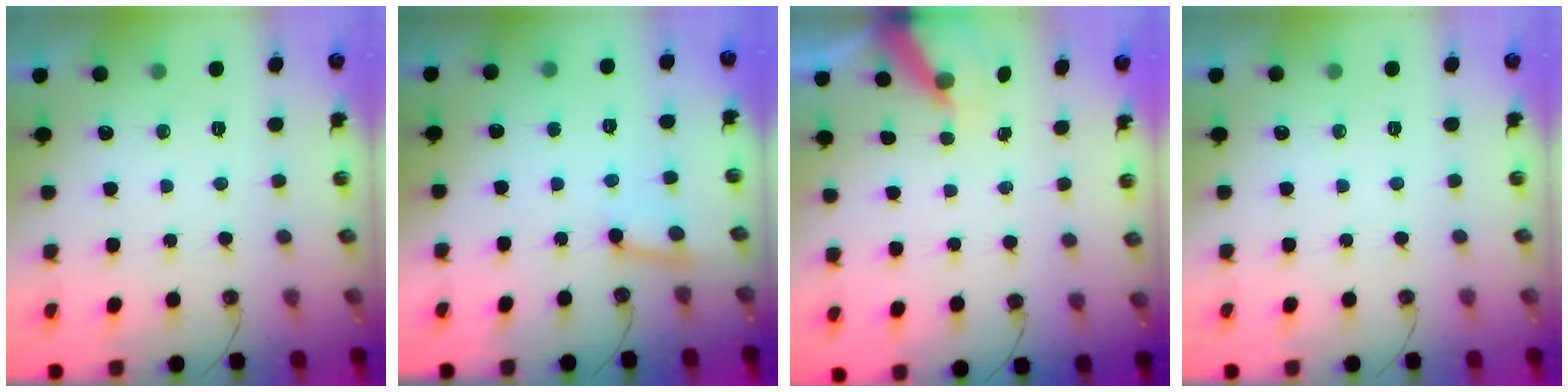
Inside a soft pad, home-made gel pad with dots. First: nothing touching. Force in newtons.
{"total": 3.2, "press": 3.2, "slide": 0.4}
{"total": 6.3, "press": 6.2, "slide": 0.7}
{"total": 0.0}